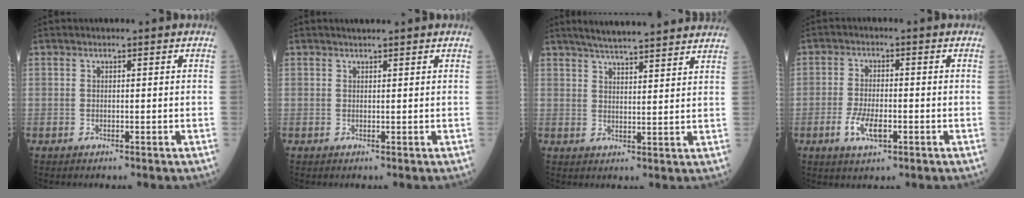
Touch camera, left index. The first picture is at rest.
{"total": 1.4, "force": [1.3, -0.1, 0.6], "torque": [-0.008, 0.009, 0.025]}
{"total": 14.3, "force": [12.8, 1.1, 6.3], "torque": [-0.096, 0.023, 0.167]}
{"total": 5.0, "force": [-2.0, 1.9, 4.2], "torque": [-0.087, -0.003, -0.035]}